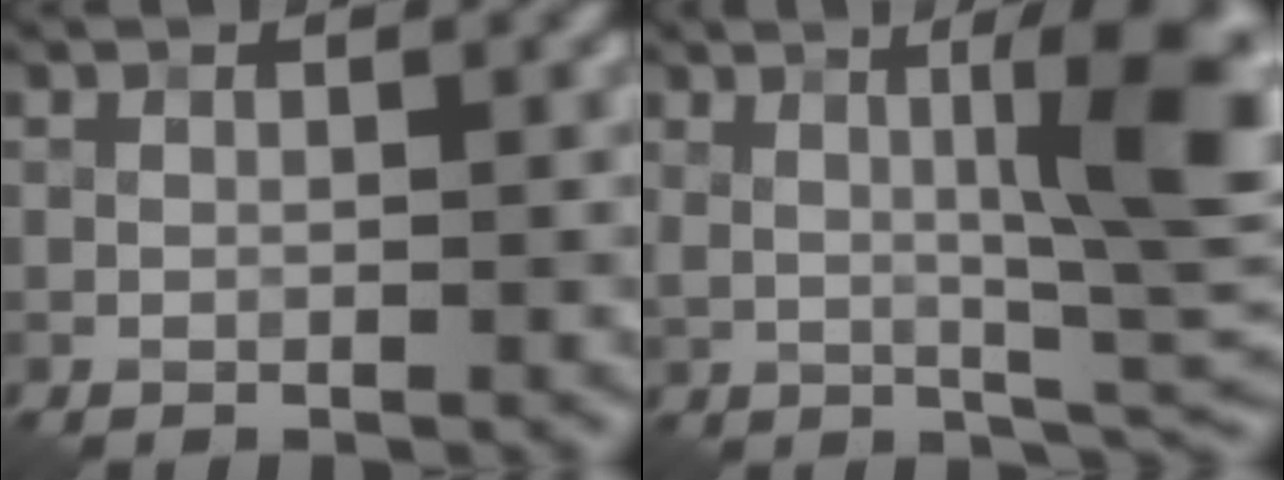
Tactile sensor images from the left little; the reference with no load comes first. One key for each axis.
{"total": 10.7, "fx": 2.3, "fy": 2.5, "fz": 10.1, "tx": -0.136, "ty": 0.003, "tz": 0.037}